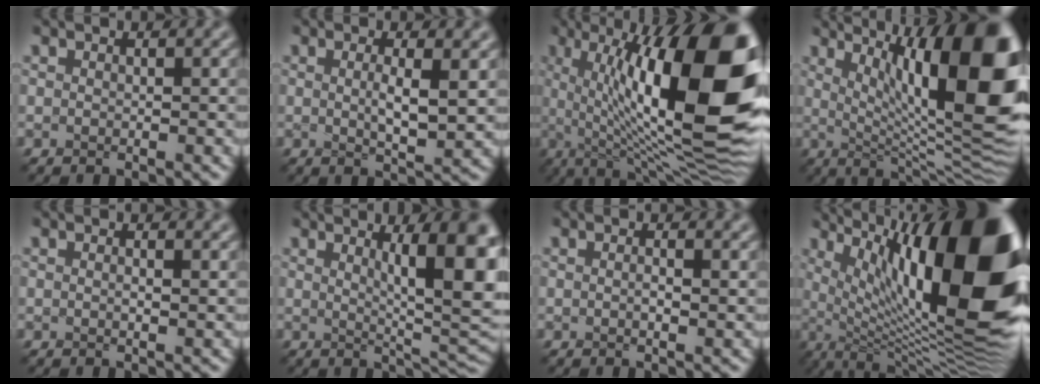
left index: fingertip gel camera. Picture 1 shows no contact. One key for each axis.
{"total": 3.3, "fx": 0.5, "fy": 0.6, "fz": 3.2, "tx": -0.054, "ty": -0.008, "tz": 0.011}
{"total": 18.4, "fx": 2.5, "fy": 5.6, "fz": 17.3, "tx": -0.237, "ty": 0.014, "tz": 0.038}
{"total": 17.1, "fx": 4.1, "fy": 5.4, "fz": 15.7, "tx": -0.189, "ty": 0.009, "tz": 0.068}
{"total": 0.9, "fx": 0.2, "fy": 0.2, "fz": 0.9, "tx": -0.016, "ty": -0.003, "tz": 0.002}
{"total": 10.2, "fx": 2.6, "fy": 2.7, "fz": 9.5, "tx": -0.109, "ty": 0.001, "tz": 0.042}
{"total": 1.2, "fx": 0.0, "fy": 0.3, "fz": 1.1, "tx": -0.021, "ty": -0.003, "tz": -0.001}
{"total": 19.1, "fx": 4.8, "fy": 6.4, "fz": 17.4, "tx": -0.241, "ty": 0.018, "tz": 0.083}